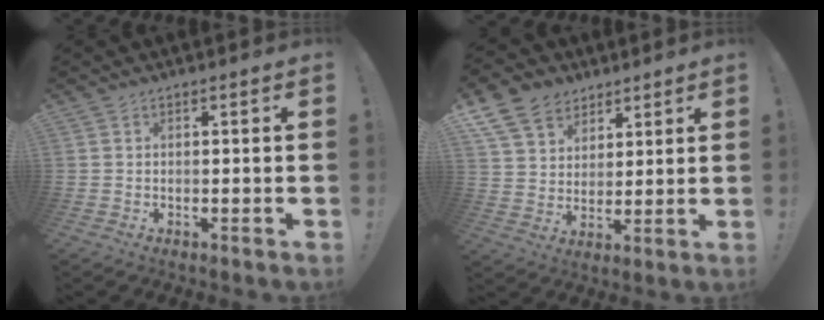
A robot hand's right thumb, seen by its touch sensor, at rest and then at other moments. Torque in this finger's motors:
{"motor_torque": [0.94, 1.05, 0.46, 0.33, 0.32]}